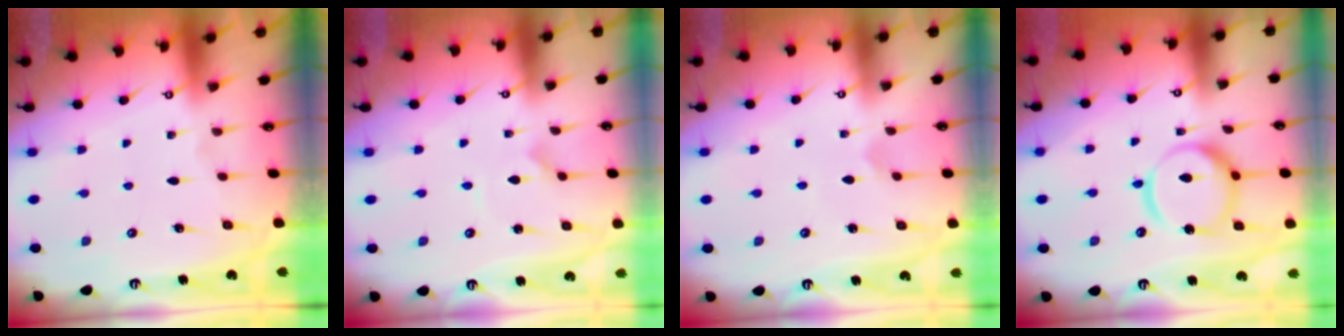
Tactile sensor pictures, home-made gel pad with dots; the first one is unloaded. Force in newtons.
{"total": 0.9, "press": 0.9, "slide": 0.0}
{"total": 2.3, "press": 2.3, "slide": 0.2}
{"total": 16.1, "press": 16.0, "slide": 1.6}